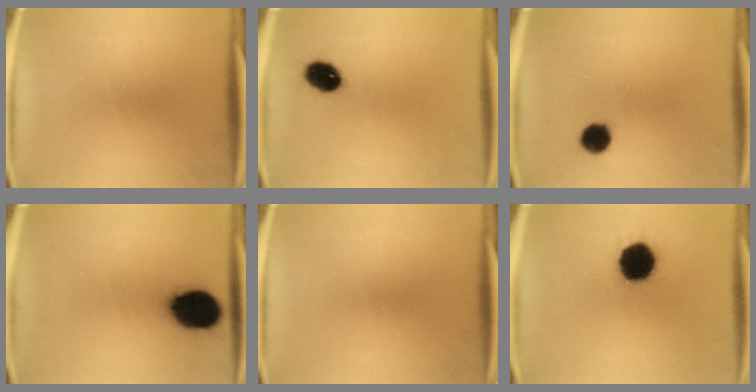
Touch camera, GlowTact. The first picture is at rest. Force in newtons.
{"total": 6.9}
{"total": 5.3}
{"total": 15.5}
{"total": 0.0}
{"total": 16.0}